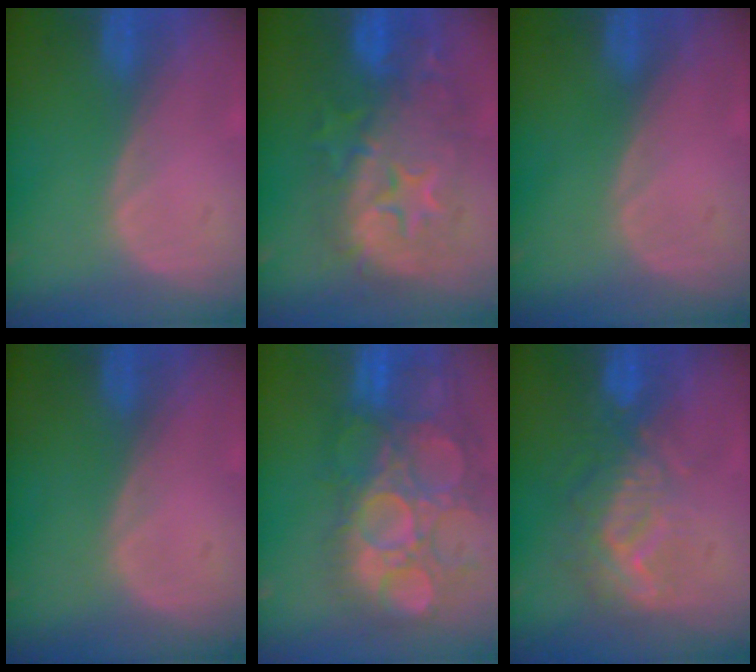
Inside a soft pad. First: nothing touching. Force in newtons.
{"total": 12.3, "press": 12.2, "slide": 1.1}
{"total": 0.0}
{"total": 0.0}
{"total": 13.8, "press": 12.5, "slide": 5.8}
{"total": 9.4, "press": 8.6, "slide": 3.9}